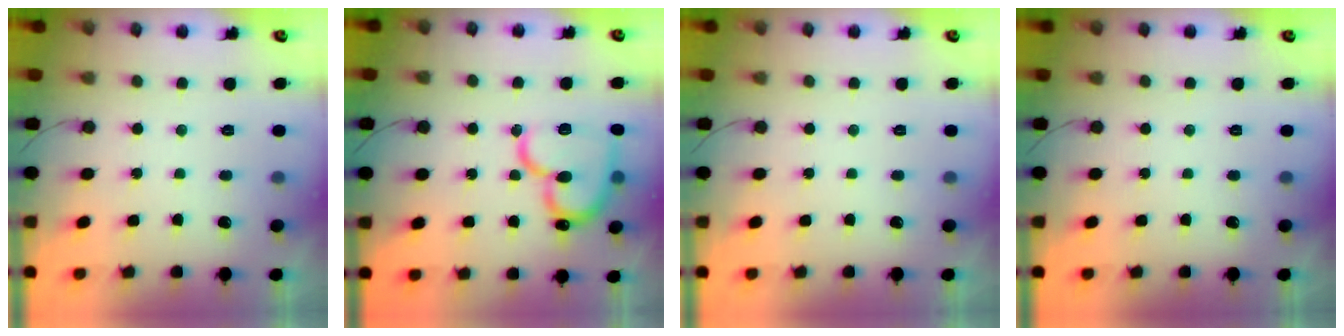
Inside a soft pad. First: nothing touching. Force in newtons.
{"total": 19.0, "press": 18.8, "slide": 2.4}
{"total": 0.0}
{"total": 0.0}